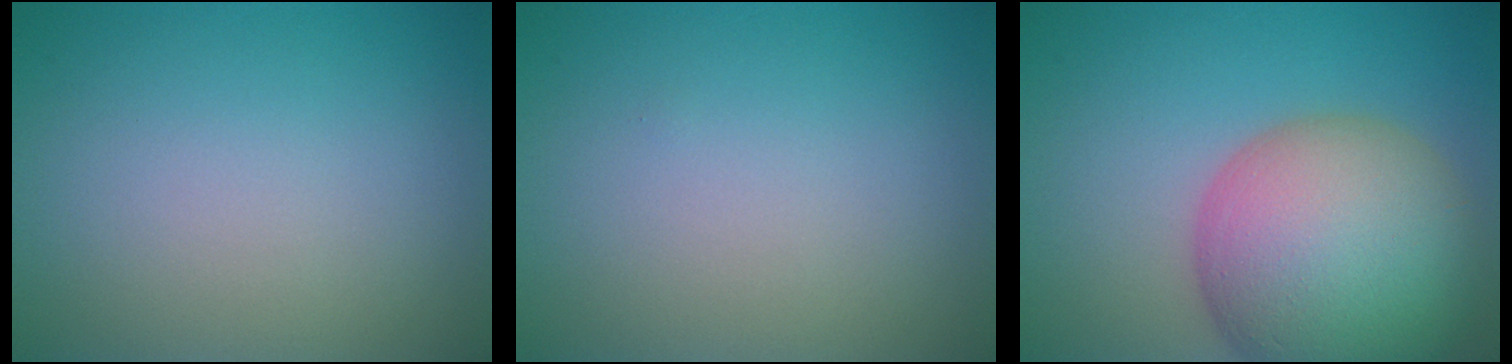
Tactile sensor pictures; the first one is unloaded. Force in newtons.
{"total": 0.0}
{"total": 12.8, "press": 12.7, "slide": 0.8}